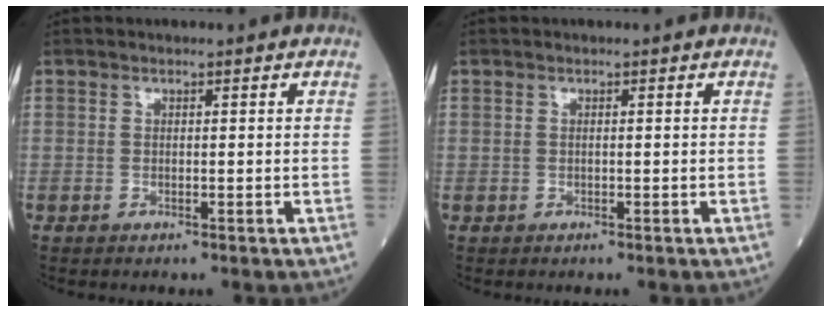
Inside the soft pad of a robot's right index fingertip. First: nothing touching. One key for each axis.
{"total": 0.0}